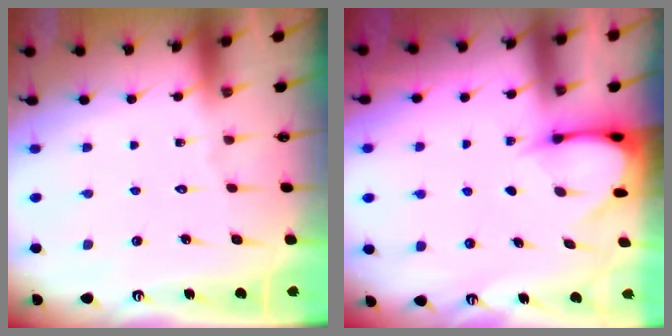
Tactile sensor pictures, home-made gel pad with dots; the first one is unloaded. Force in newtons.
{"total": 3.4, "press": 3.4, "slide": 0.3}